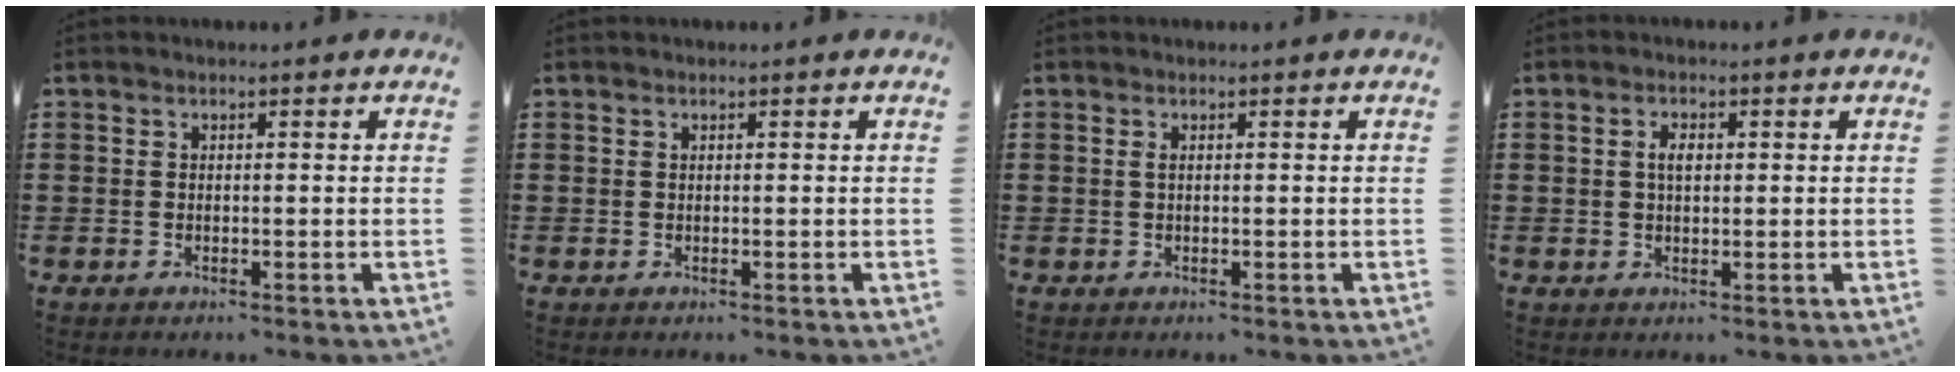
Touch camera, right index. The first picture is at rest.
{"total": 0.0}
{"total": 0.6, "force": [0.0, 0.1, 0.6], "torque": [-0.012, 0.000, 0.001]}
{"total": 2.2, "force": [0.4, 1.1, 1.9], "torque": [-0.040, 0.008, 0.005]}